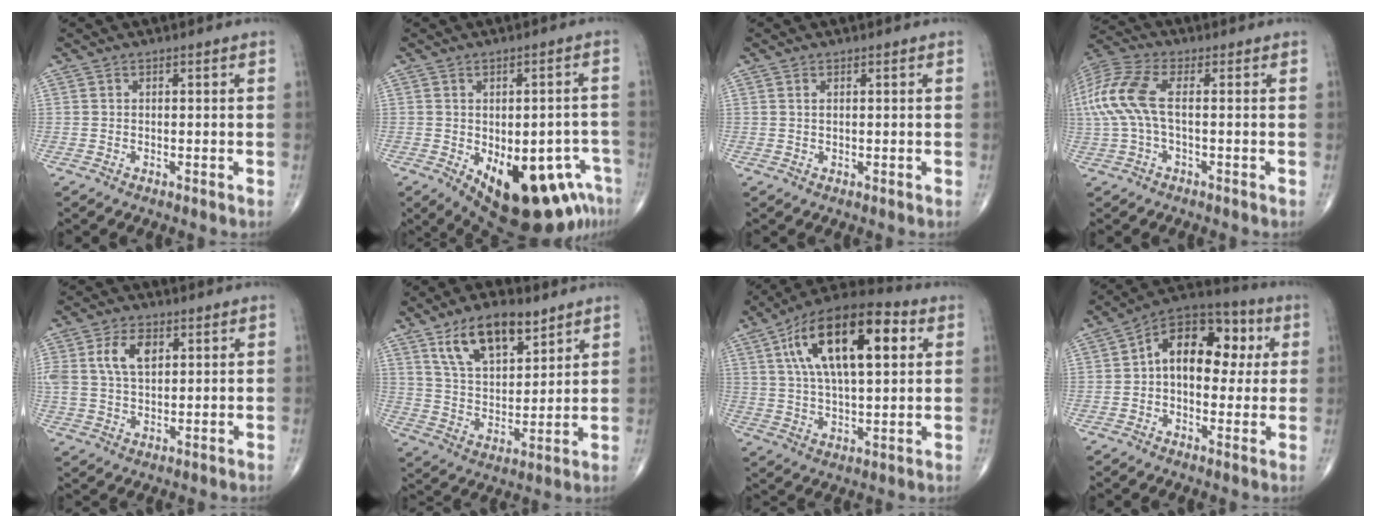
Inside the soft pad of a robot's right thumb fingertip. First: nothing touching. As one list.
[{"total": 18.6, "force": [-8.6, 8.4, 14.2], "torque": [-0.128, 0.017, -0.099]}, {"total": 0.7, "force": [0.4, 0.2, 0.5], "torque": [-0.012, 0.002, 0.008]}, {"total": 11.3, "force": [0.5, 4.9, 10.2], "torque": [-0.257, 0.025, 0.006]}, {"total": 7.7, "force": [2.6, 4.5, 5.7], "torque": [-0.110, -0.002, 0.051]}, {"total": 14.1, "force": [8.5, 6.6, 9.2], "torque": [-0.133, -0.039, 0.158]}, {"total": 21.4, "force": [6.7, 9.2, 18.1], "torque": [-0.300, 0.009, 0.104]}, {"total": 15.7, "force": [2.4, 10.0, 11.8], "torque": [-0.135, 0.032, 0.025]}]